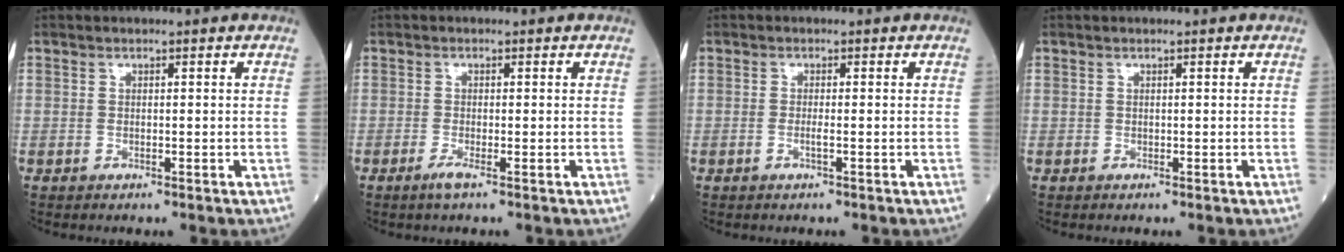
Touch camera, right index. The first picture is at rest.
{"total": 1.5, "force": [-0.9, -0.2, 1.2], "torque": [-0.027, -0.005, -0.020]}
{"total": 1.1, "force": [-0.4, -0.1, 1.1], "torque": [-0.023, -0.001, -0.010]}
{"total": 0.0}